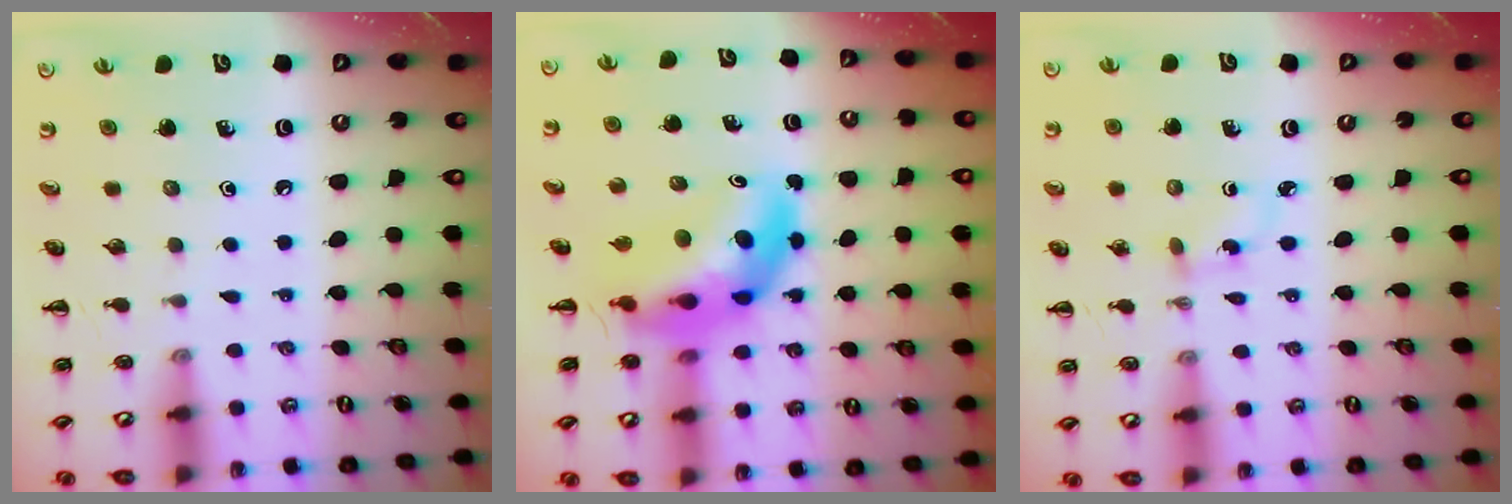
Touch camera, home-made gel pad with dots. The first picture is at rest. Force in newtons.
{"total": 11.2, "press": 10.7, "slide": 3.3}
{"total": 3.3, "press": 3.0, "slide": 1.4}